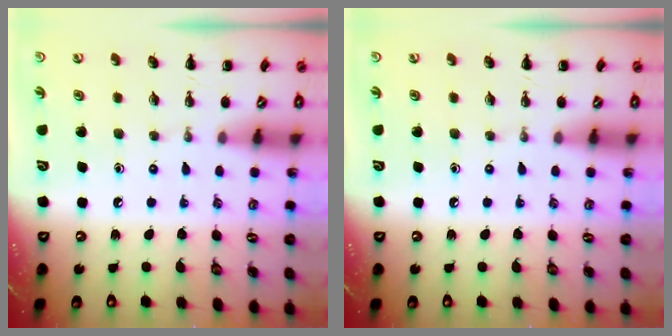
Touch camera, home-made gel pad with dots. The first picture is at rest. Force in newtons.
{"total": 0.0}